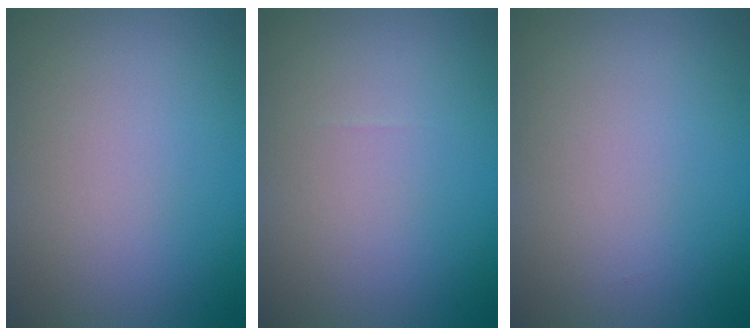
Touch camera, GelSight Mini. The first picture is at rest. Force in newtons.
{"total": 0.0}
{"total": 0.0}